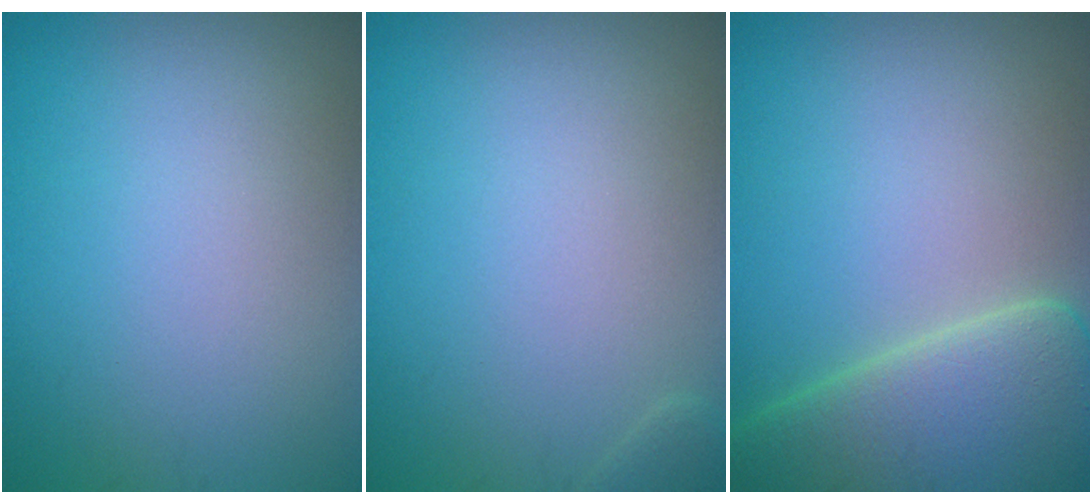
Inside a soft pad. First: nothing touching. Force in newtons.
{"total": 0.7, "press": 0.7, "slide": 0.1}
{"total": 9.4, "press": 9.4, "slide": 0.6}